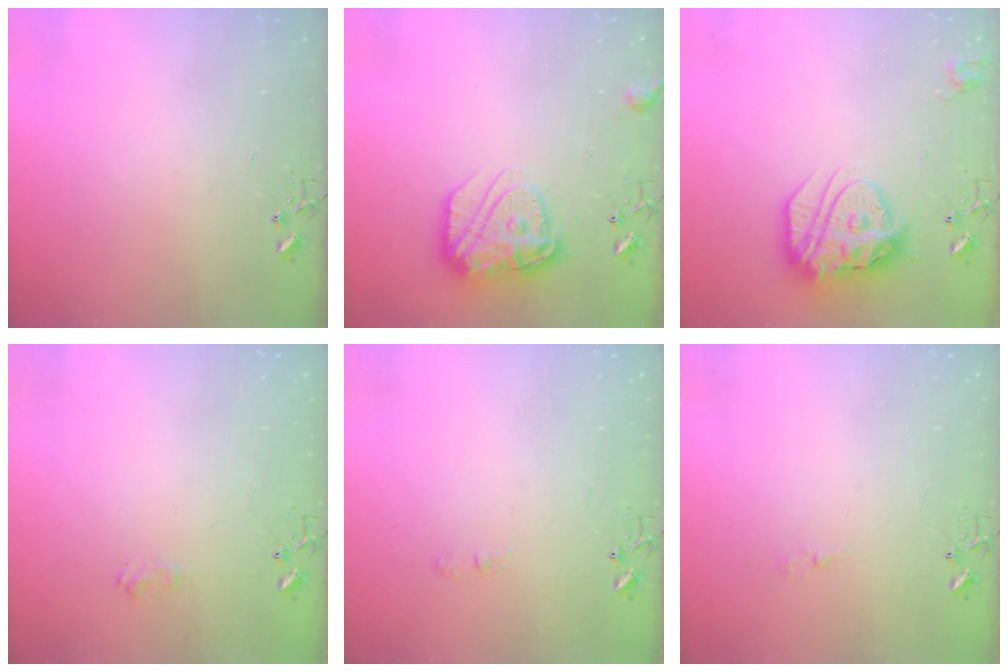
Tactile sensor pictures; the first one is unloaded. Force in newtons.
{"total": 16.1, "press": 16.0, "slide": 1.5}
{"total": 18.3, "press": 18.2, "slide": 1.9}
{"total": 6.3, "press": 6.3, "slide": 0.7}
{"total": 4.1, "press": 4.0, "slide": 0.8}
{"total": 3.9, "press": 3.9, "slide": 0.5}